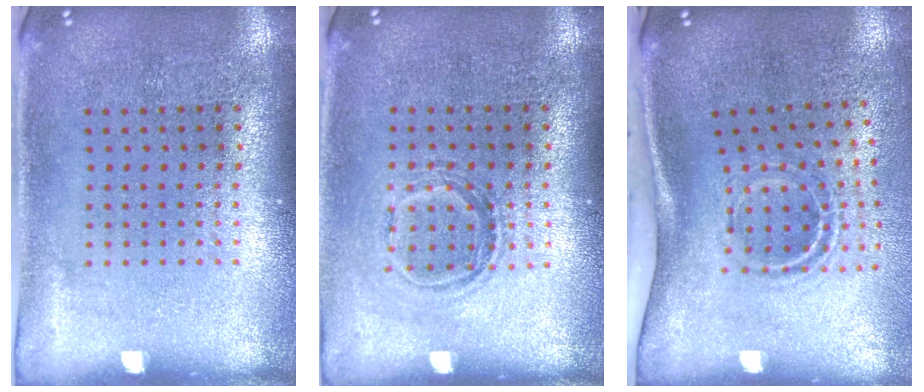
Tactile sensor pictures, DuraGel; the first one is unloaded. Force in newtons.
{"total": 1.1, "press": 0.9, "slide": 0.6}
{"total": 2.0, "press": 1.2, "slide": 1.7}